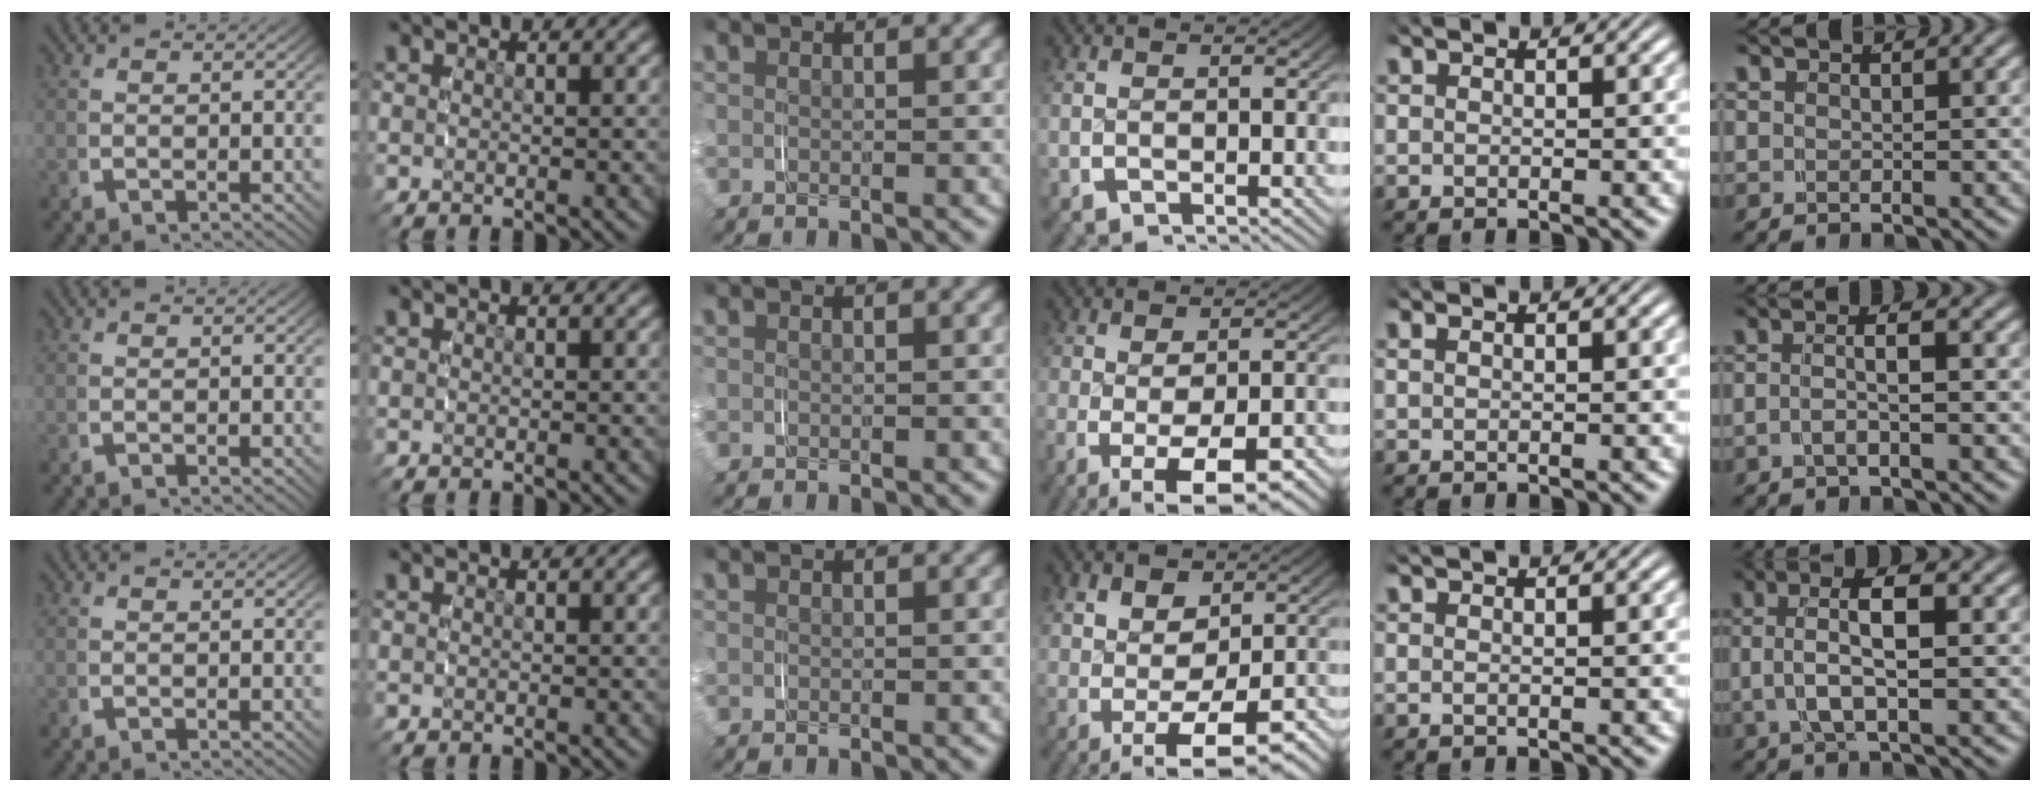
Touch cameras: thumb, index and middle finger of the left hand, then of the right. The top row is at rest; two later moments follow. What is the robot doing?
{"motion": "grasp_and_lifting", "object": "shirt"}